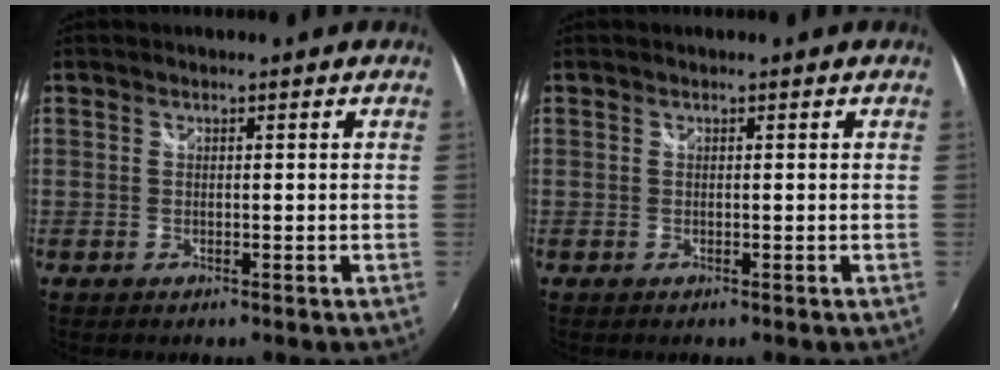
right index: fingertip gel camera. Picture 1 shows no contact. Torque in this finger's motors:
{"motor_torque": [0.00, 0.05, 0.00, 0.00]}